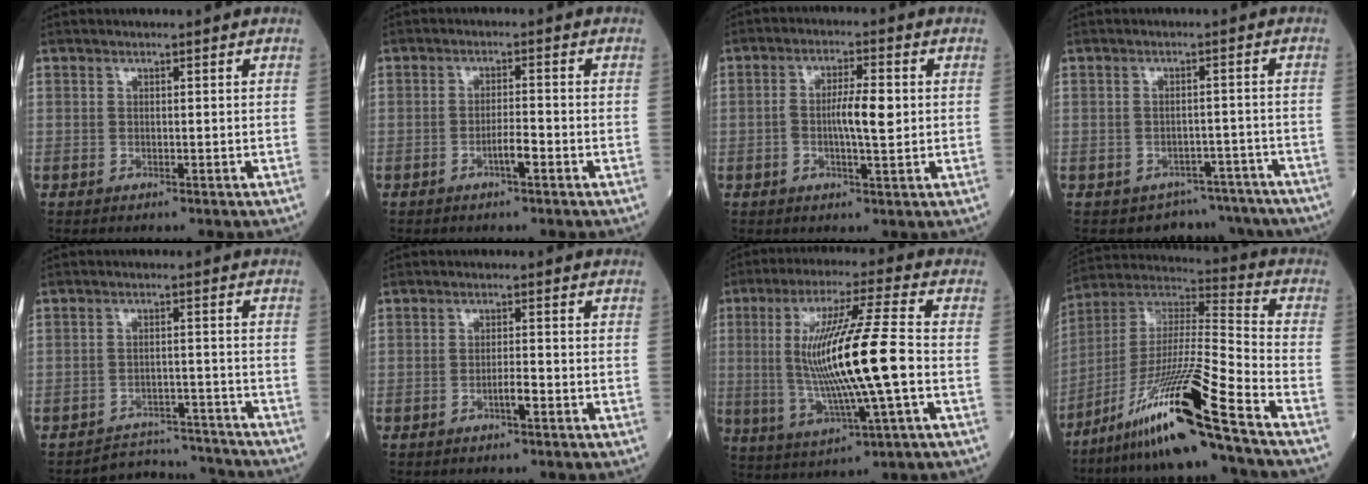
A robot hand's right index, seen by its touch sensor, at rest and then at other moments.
{"total": 2.5, "force": [-1.3, 0.3, 2.2], "torque": [-0.035, 0.003, -0.020]}
{"total": 5.6, "force": [0.0, 1.1, 5.5], "torque": [-0.098, 0.010, 0.002]}
{"total": 8.8, "force": [-7.3, 4.9, 0.9], "torque": [0.002, 0.026, -0.076]}
{"total": 8.2, "force": [-8.0, 0.9, -1.2], "torque": [0.016, 0.023, -0.114]}
{"total": 1.3, "force": [-0.6, 0.1, 1.2], "torque": [-0.021, 0.002, -0.010]}
{"total": 15.9, "force": [-0.8, 0.3, 15.9], "torque": [-0.307, -0.002, -0.016]}
{"total": 19.0, "force": [-12.3, -1.5, 14.4], "torque": [-0.299, -0.021, -0.225]}